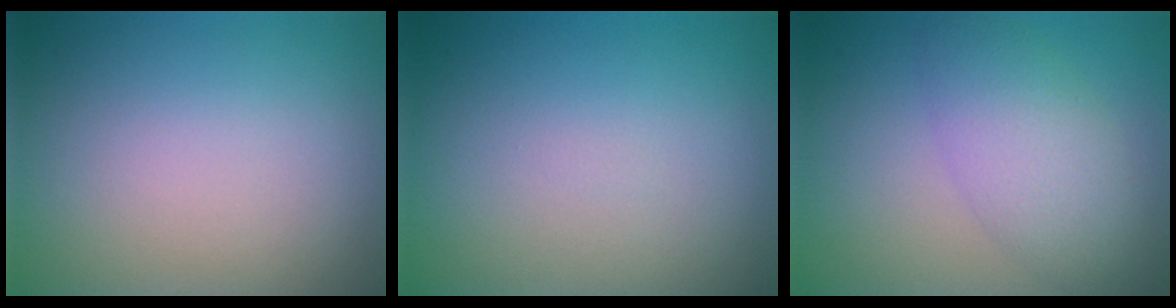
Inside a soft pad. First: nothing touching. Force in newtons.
{"total": 0.0}
{"total": 4.6, "press": 4.6, "slide": 0.3}